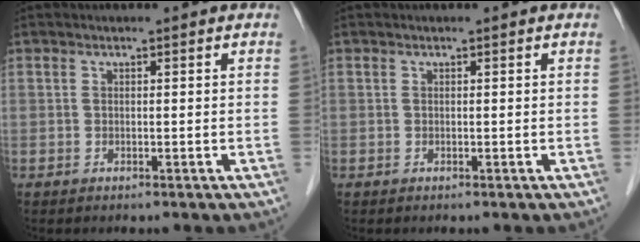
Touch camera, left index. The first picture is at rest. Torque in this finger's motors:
{"motor_torque": [-0.02, 0.02, 0.00, 0.00]}